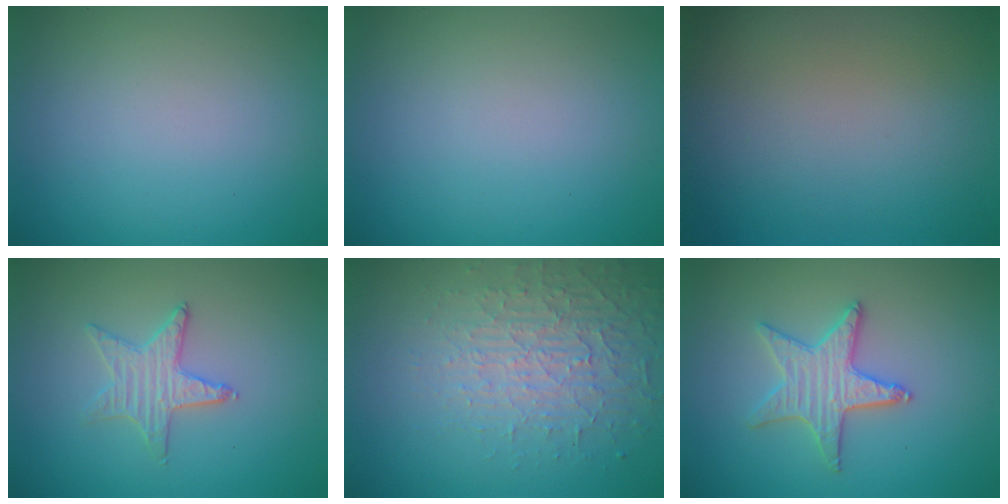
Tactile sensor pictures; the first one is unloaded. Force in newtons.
{"total": 0.0}
{"total": 0.0}
{"total": 1.6, "press": 1.6, "slide": 0.2}
{"total": 3.7, "press": 3.5, "slide": 1.4}
{"total": 3.1, "press": 3.1, "slide": 0.5}